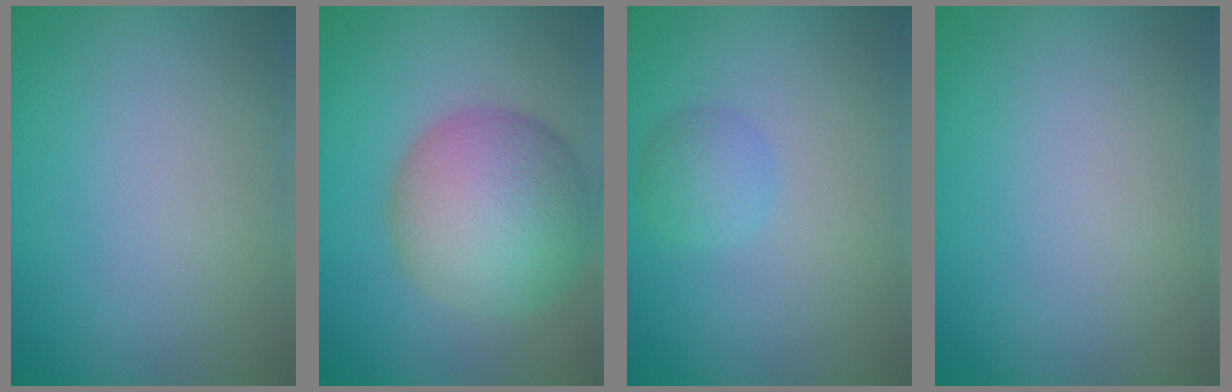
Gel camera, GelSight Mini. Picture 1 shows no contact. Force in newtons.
{"total": 8.5, "press": 8.4, "slide": 0.3}
{"total": 1.9, "press": 1.9, "slide": 0.1}
{"total": 0.0}